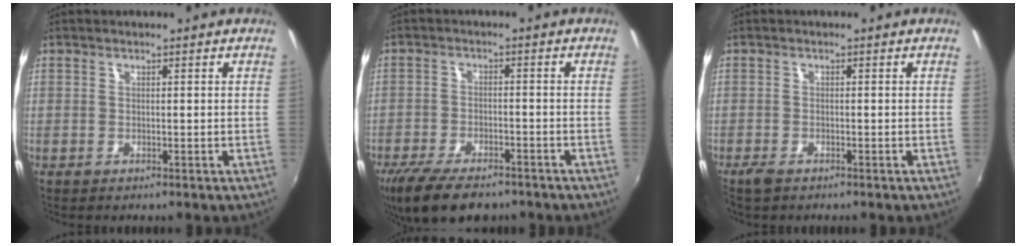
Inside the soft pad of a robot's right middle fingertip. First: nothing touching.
{"total": 12.9, "force": [-9.8, 4.8, 6.9], "torque": [-0.159, -0.034, -0.164]}
{"total": 2.2, "force": [-1.7, 0.9, 1.0], "torque": [-0.026, -0.006, -0.035]}